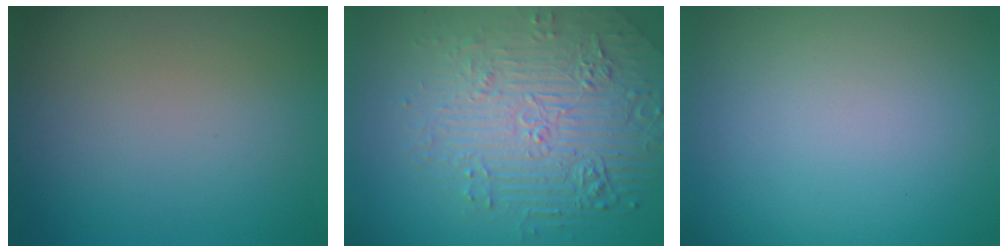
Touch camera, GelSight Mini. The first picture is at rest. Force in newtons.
{"total": 7.3, "press": 5.4, "slide": 4.8}
{"total": 0.0}